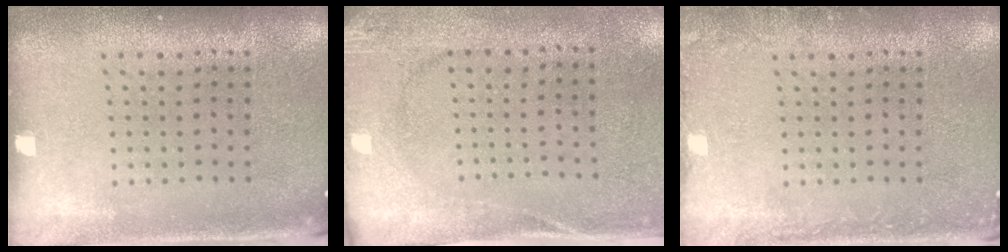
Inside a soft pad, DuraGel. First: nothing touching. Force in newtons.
{"total": 2.7, "press": 2.1, "slide": 1.7}
{"total": 1.6, "press": 1.6, "slide": 0.3}